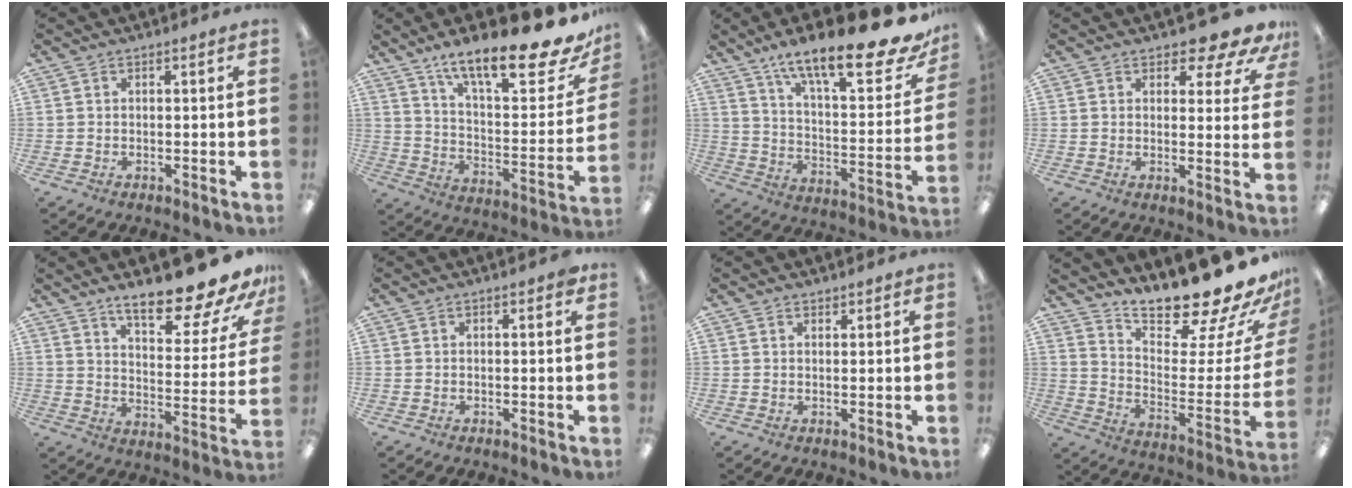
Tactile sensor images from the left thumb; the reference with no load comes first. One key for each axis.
{"total": 21.6, "fx": 16.6, "fy": 4.8, "fz": 12.8, "tx": -0.193, "ty": -0.121, "tz": 0.269}
{"total": 23.0, "fx": 17.0, "fy": 5.6, "fz": 14.4, "tx": -0.215, "ty": -0.110, "tz": 0.274}
{"total": 8.5, "fx": 6.9, "fy": 2.9, "fz": 3.9, "tx": -0.039, "ty": -0.052, "tz": 0.119}
{"total": 18.1, "fx": 14.7, "fy": 4.3, "fz": 9.7, "tx": -0.141, "ty": -0.105, "tz": 0.243}
{"total": 1.0, "fx": 0.5, "fy": 0.4, "fz": 0.7, "tx": -0.008, "ty": 0.000, "tz": 0.007}
{"total": 1.1, "fx": 1.1, "fy": 0.4, "fz": 0.0, "tx": 0.007, "ty": -0.004, "tz": 0.019}
{"total": 20.0, "fx": 18.4, "fy": 3.0, "fz": 7.3, "tx": -0.091, "ty": -0.164, "tz": 0.299}